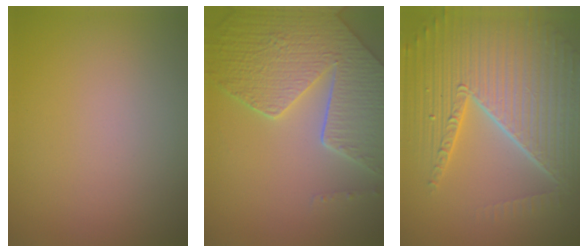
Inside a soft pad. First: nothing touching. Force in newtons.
{"total": 8.8, "press": 6.3, "slide": 6.2}
{"total": 10.2, "press": 6.5, "slide": 7.9}